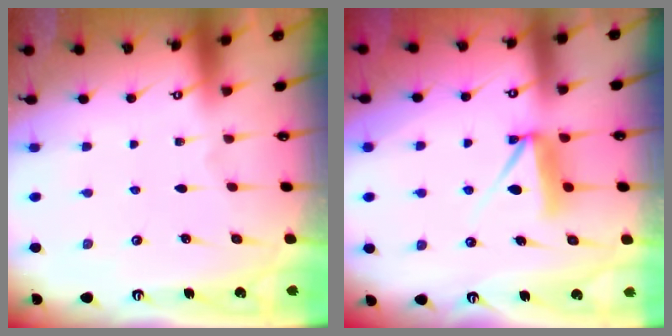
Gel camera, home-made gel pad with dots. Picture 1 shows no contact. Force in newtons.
{"total": 8.7, "press": 8.7, "slide": 0.6}